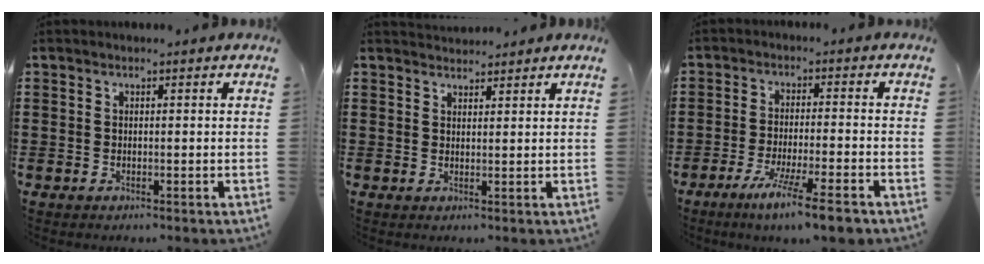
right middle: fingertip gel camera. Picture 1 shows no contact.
{"total": 1.9, "force": [1.9, 0.1, -0.4], "torque": [0.002, 0.000, 0.036]}
{"total": 7.7, "force": [-5.8, 0.1, 5.0], "torque": [-0.088, -0.010, -0.103]}